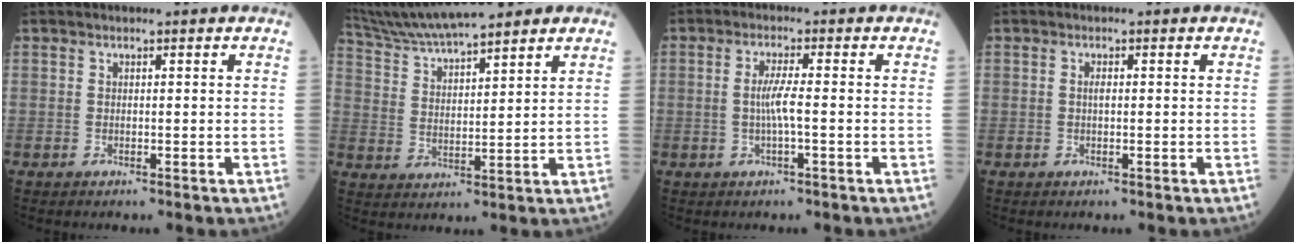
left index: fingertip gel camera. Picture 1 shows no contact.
{"total": 13.7, "force": [11.9, 1.8, 6.4], "torque": [-0.116, 0.026, 0.210]}
{"total": 3.3, "force": [-0.4, -0.1, 3.3], "torque": [-0.067, -0.001, -0.009]}
{"total": 0.8, "force": [0.0, 0.2, 0.8], "torque": [-0.017, 0.001, 0.001]}